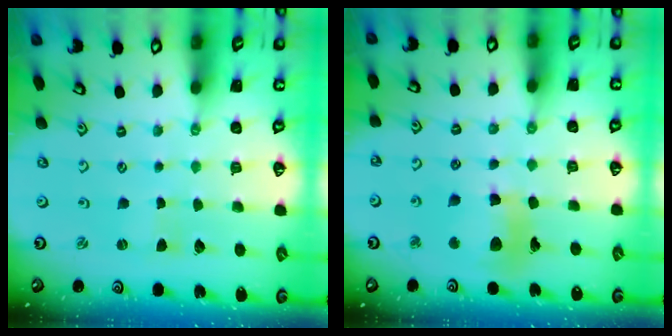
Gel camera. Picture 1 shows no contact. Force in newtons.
{"total": 12.1, "press": 12.0, "slide": 1.6}